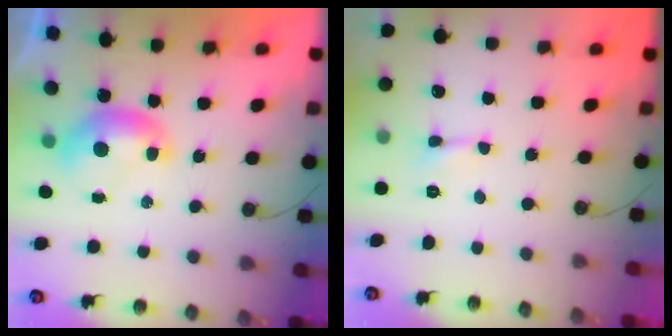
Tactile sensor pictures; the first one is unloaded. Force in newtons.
{"total": 1.6, "press": 1.5, "slide": 0.4}